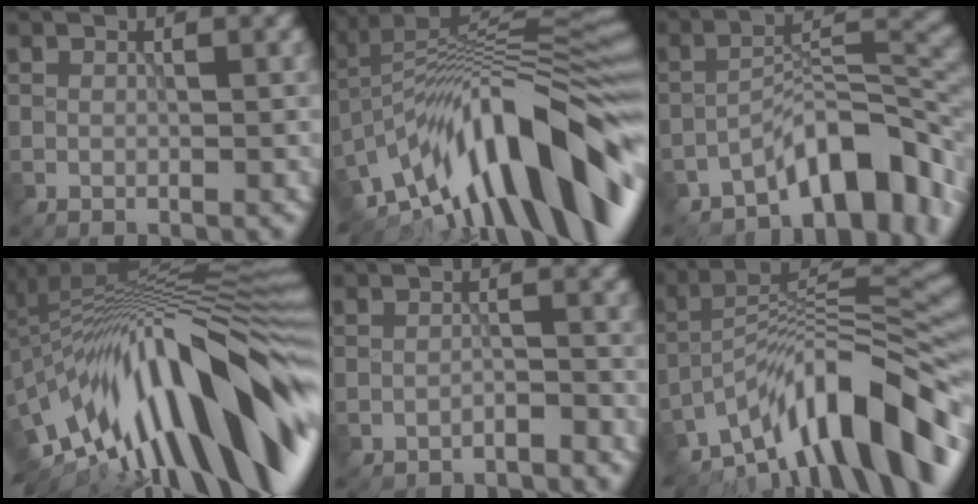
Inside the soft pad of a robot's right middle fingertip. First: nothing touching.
{"total": 15.8, "force": [-6.8, 5.6, 13.1], "torque": [-0.194, 0.036, -0.138]}
{"total": 8.6, "force": [-5.8, 3.0, 5.5], "torque": [-0.062, 0.009, -0.104]}
{"total": 17.2, "force": [-4.4, 5.6, 15.7], "torque": [-0.232, 0.038, -0.099]}
{"total": 1.5, "force": [-1.5, 0.2, 0.4], "torque": [-0.001, 0.006, -0.030]}
{"total": 13.1, "force": [-8.5, 3.9, 9.2], "torque": [-0.129, 0.034, -0.152]}